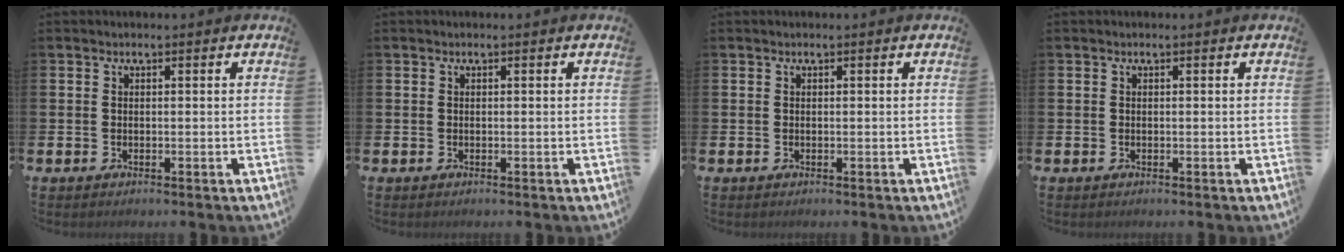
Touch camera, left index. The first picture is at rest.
{"total": 0.0}
{"total": 0.0}
{"total": 0.0}